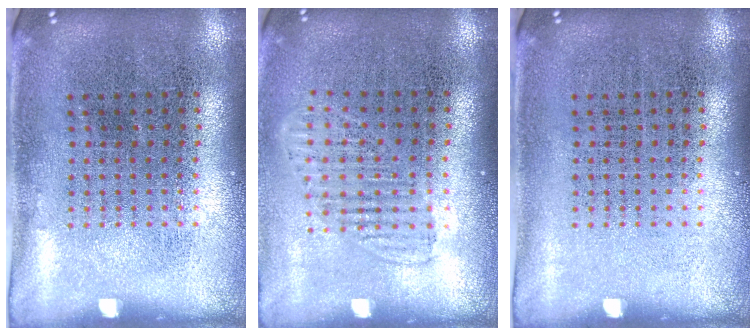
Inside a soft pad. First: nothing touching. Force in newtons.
{"total": 1.4, "press": 1.2, "slide": 0.7}
{"total": 0.0}